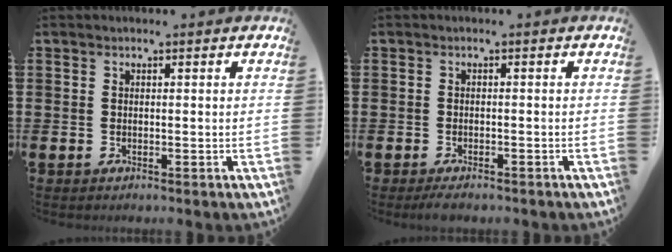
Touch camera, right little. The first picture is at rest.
{"total": 1.1, "force": [-1.0, 0.2, 0.5], "torque": [-0.010, 0.000, -0.019]}